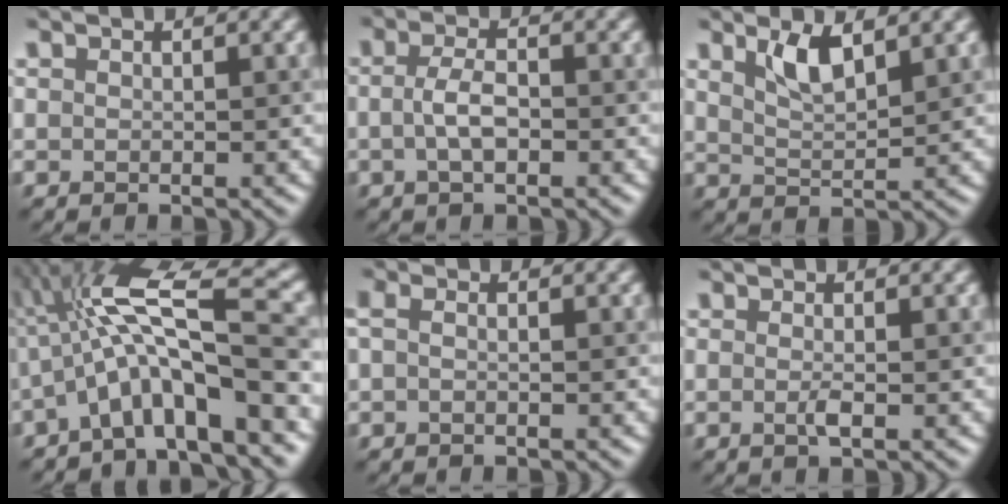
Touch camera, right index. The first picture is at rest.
{"total": 2.5, "force": [-0.6, 0.9, 2.3], "torque": [-0.048, 0.003, -0.014]}
{"total": 2.9, "force": [1.9, 0.7, 2.1], "torque": [-0.041, -0.003, 0.039]}
{"total": 10.4, "force": [-1.6, 2.4, 10.0], "torque": [-0.160, 0.026, -0.034]}
{"total": 1.2, "force": [-0.1, 0.5, 1.0], "torque": [-0.023, 0.001, -0.013]}
{"total": 1.0, "force": [-0.3, 0.1, 0.9], "torque": [-0.020, -0.003, -0.008]}